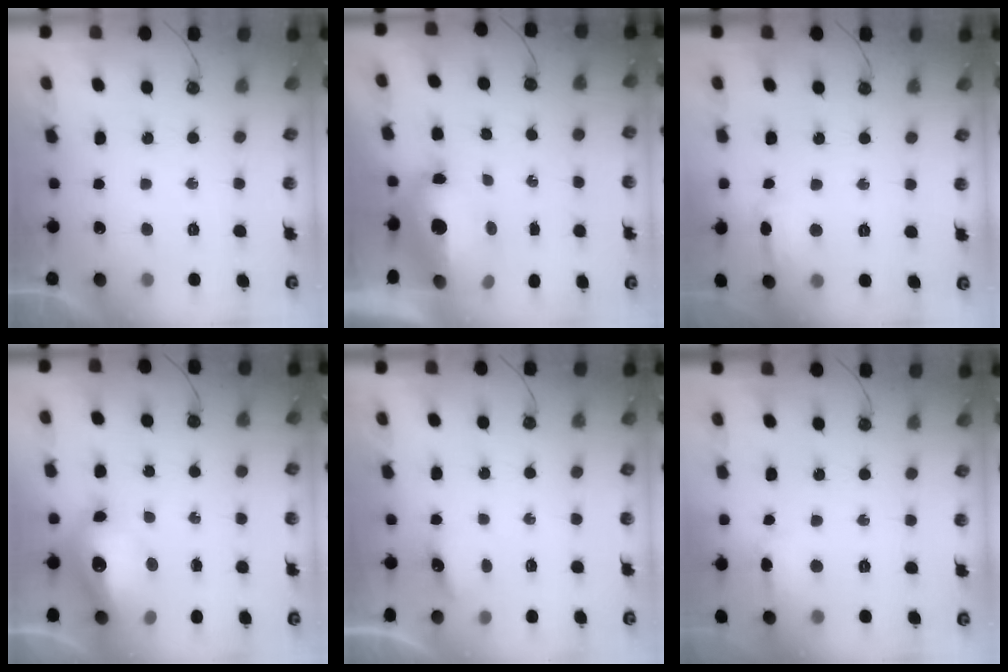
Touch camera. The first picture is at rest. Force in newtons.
{"total": 15.2, "press": 13.3, "slide": 7.4}
{"total": 7.7, "press": 7.6, "slide": 1.2}
{"total": 16.1, "press": 16.1, "slide": 1.5}
{"total": 4.0, "press": 3.9, "slide": 0.6}
{"total": 4.8, "press": 4.6, "slide": 1.2}